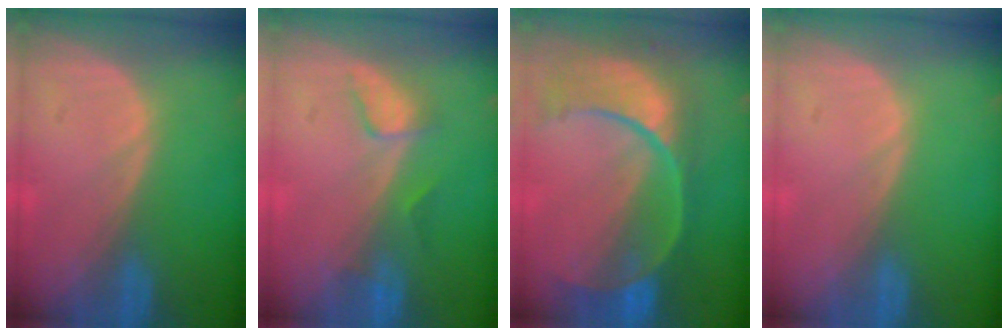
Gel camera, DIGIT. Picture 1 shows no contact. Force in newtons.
{"total": 2.8, "press": 2.7, "slide": 0.4}
{"total": 11.0, "press": 9.3, "slide": 6.0}
{"total": 0.0}